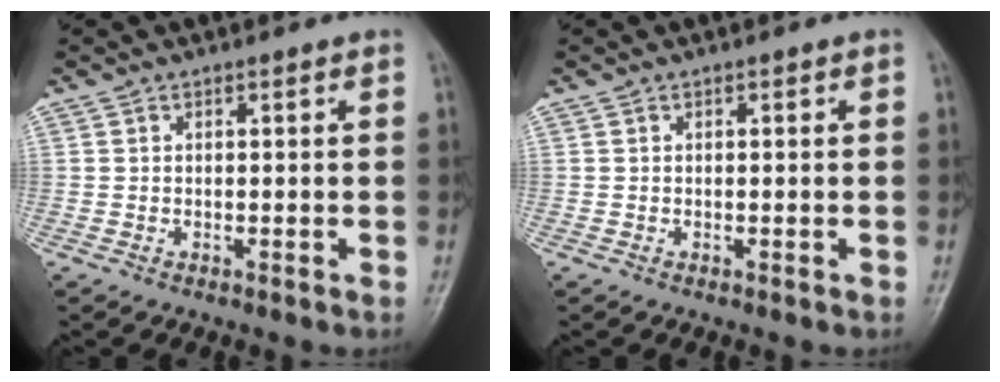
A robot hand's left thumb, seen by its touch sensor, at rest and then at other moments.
{"total": 0.0}